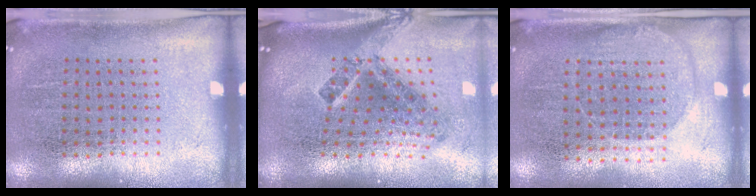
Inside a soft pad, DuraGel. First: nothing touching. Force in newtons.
{"total": 2.9, "press": 1.7, "slide": 2.4}
{"total": 1.5, "press": 1.4, "slide": 0.8}